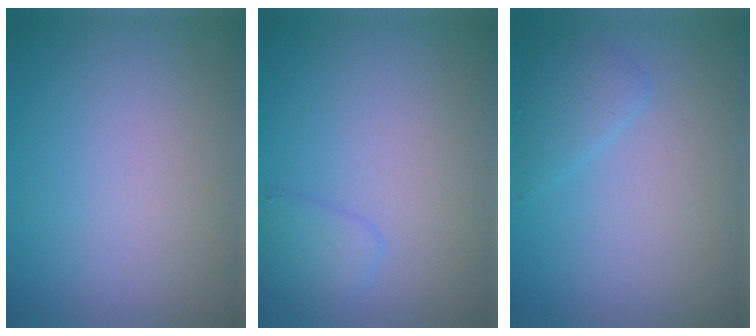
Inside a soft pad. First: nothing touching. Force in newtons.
{"total": 1.6, "press": 1.6, "slide": 0.1}
{"total": 1.7, "press": 1.7, "slide": 0.1}